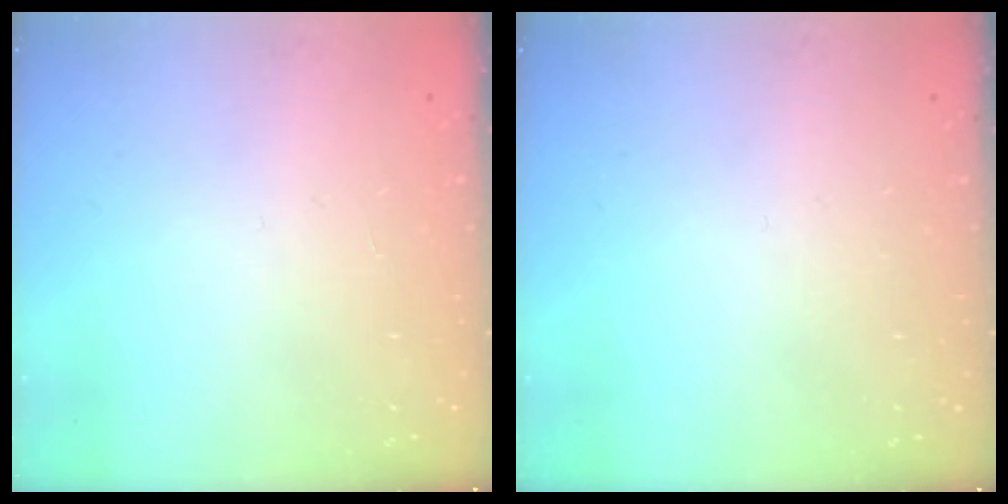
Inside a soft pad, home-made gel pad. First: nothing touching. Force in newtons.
{"total": 0.0}